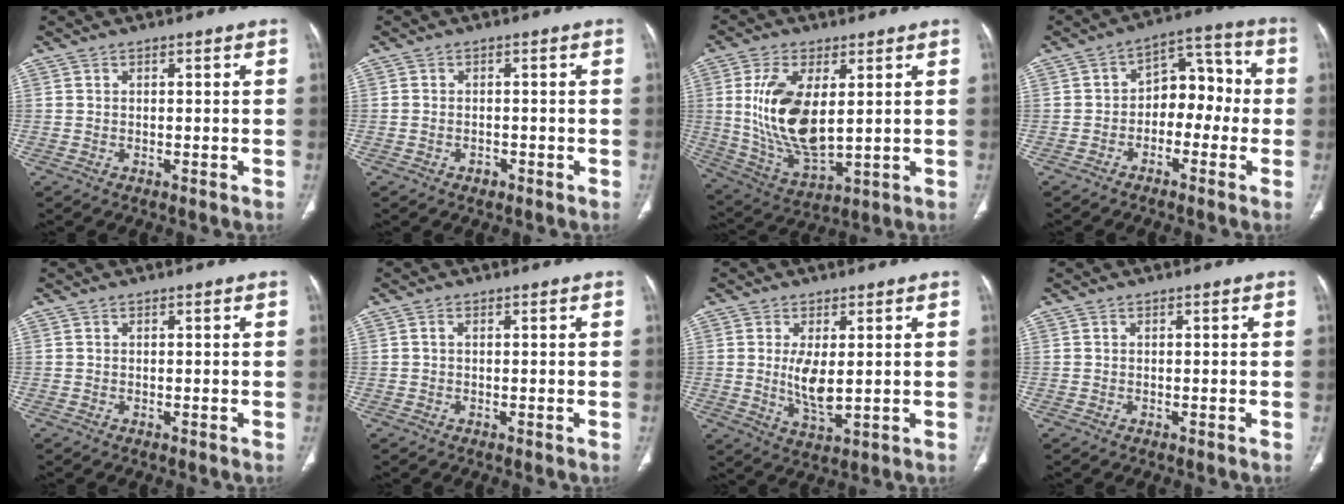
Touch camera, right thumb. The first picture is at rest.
{"total": 1.4, "force": [-0.7, 1.0, 0.5], "torque": [-0.012, 0.009, -0.008]}
{"total": 15.6, "force": [2.6, 7.6, 13.4], "torque": [-0.262, -0.022, 0.065]}
{"total": 9.5, "force": [-1.7, 6.5, 6.7], "torque": [-0.052, 0.047, -0.041]}
{"total": 0.0}
{"total": 0.5, "force": [0.1, 0.3, 0.4], "torque": [-0.010, 0.001, 0.000]}
{"total": 6.5, "force": [0.6, 2.6, 5.9], "torque": [-0.111, -0.019, 0.019]}
{"total": 0.0}